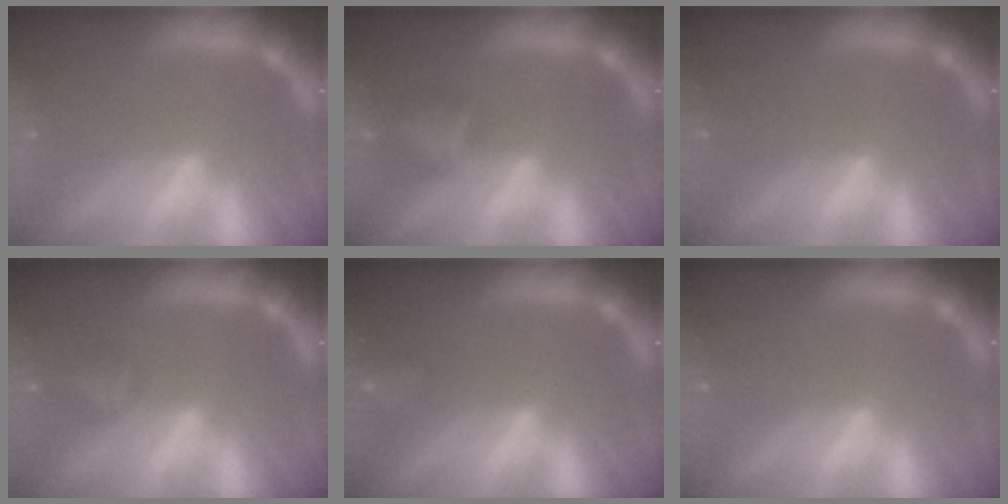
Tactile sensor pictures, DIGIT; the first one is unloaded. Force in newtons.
{"total": 2.9}
{"total": 0.0}
{"total": 1.9}
{"total": 2.4}
{"total": 0.0}